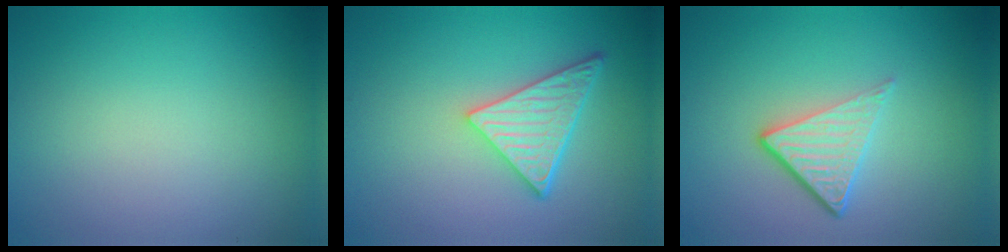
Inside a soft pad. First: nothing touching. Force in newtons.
{"total": 5.1, "press": 3.8, "slide": 3.4}
{"total": 4.1, "press": 2.8, "slide": 3.1}